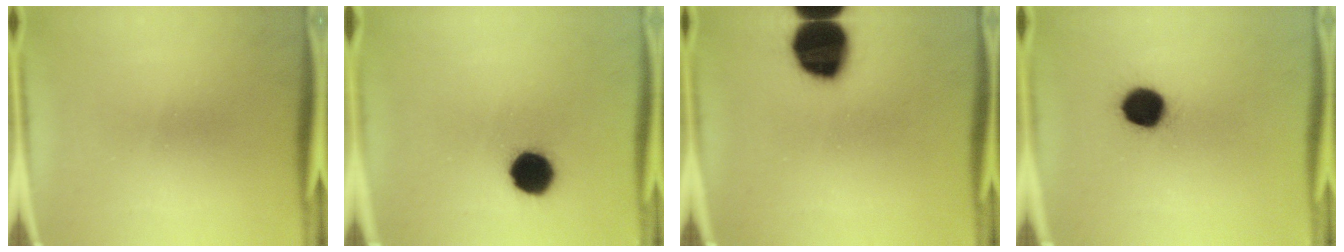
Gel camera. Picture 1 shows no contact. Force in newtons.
{"total": 10.3}
{"total": 17.6}
{"total": 10.4}